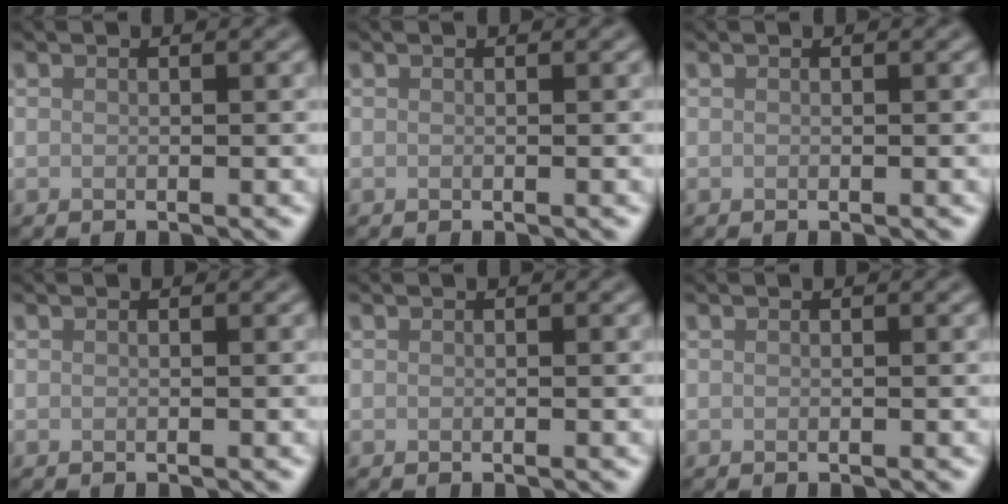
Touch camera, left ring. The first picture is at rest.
{"total": 0.0}
{"total": 0.0}
{"total": 0.0}
{"total": 0.0}
{"total": 0.0}